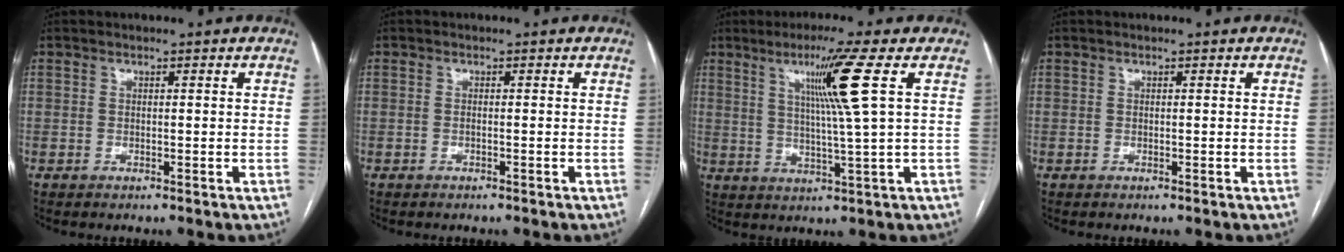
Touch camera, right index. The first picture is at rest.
{"total": 0.0}
{"total": 9.2, "force": [3.4, -2.3, 8.3], "torque": [-0.145, -0.004, 0.065]}
{"total": 0.0}